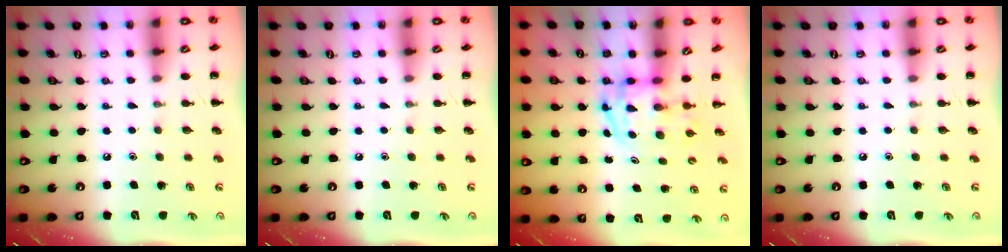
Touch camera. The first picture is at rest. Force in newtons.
{"total": 0.0}
{"total": 3.9, "press": 3.8, "slide": 0.6}
{"total": 0.0}